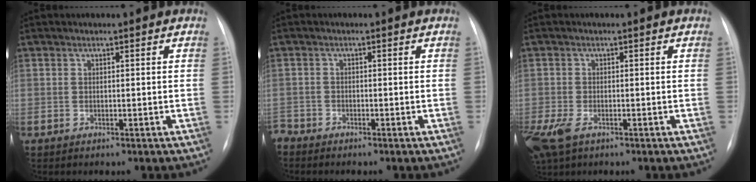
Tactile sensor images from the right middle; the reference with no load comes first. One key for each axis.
{"total": 1.7, "fx": -1.7, "fy": 0.4, "fz": -0.3, "tx": 0.011, "ty": -0.003, "tz": -0.030}
{"total": 7.1, "fx": -3.9, "fy": 3.7, "fz": 4.7, "tx": -0.117, "ty": -0.018, "tz": -0.068}